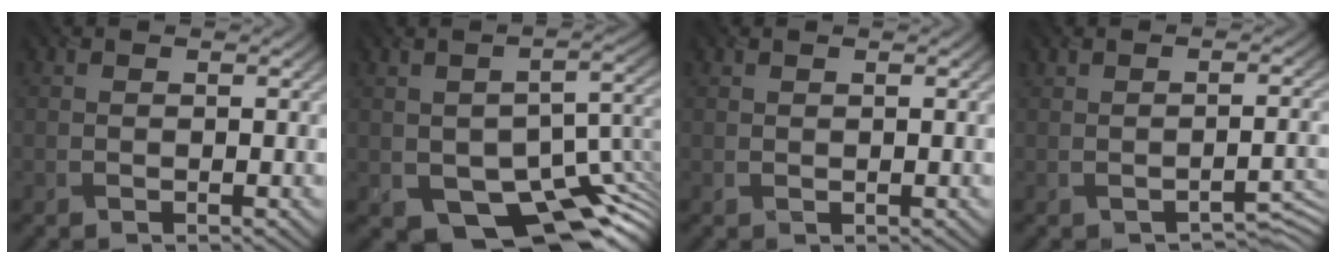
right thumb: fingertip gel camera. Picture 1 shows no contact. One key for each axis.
{"total": 15.1, "fx": -7.2, "fy": 8.1, "fz": 10.5, "tx": -0.165, "ty": -0.028, "tz": -0.102}
{"total": 0.0}
{"total": 2.1, "fx": -1.6, "fy": 0.6, "fz": 1.4, "tx": -0.022, "ty": 0.004, "tz": -0.021}